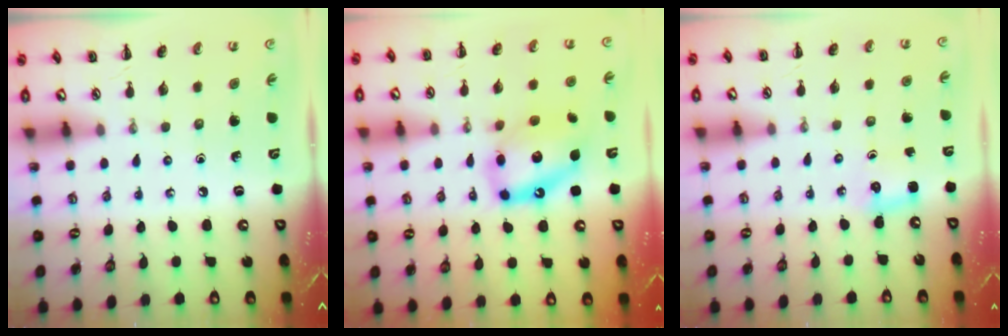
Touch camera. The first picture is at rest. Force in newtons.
{"total": 12.5, "press": 12.0, "slide": 3.4}
{"total": 2.6, "press": 2.5, "slide": 0.7}